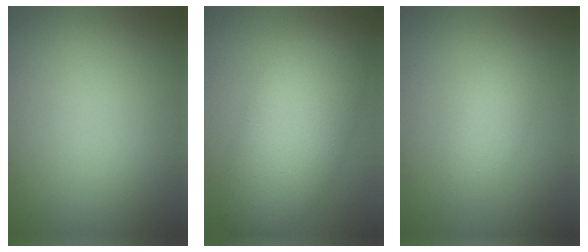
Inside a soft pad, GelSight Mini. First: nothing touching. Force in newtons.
{"total": 8.9, "press": 8.9, "slide": 0.2}
{"total": 1.9, "press": 1.9, "slide": 0.1}